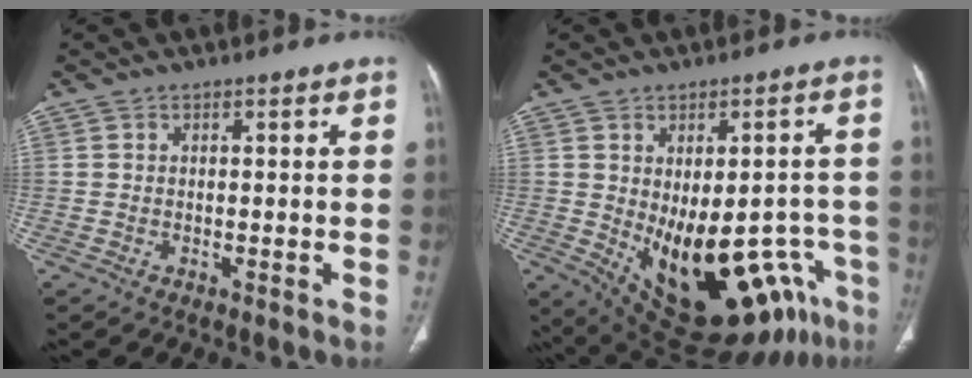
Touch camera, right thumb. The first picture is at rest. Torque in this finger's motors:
{"motor_torque": [2.54, 2.47, 1.32, -1.25, 0.50]}